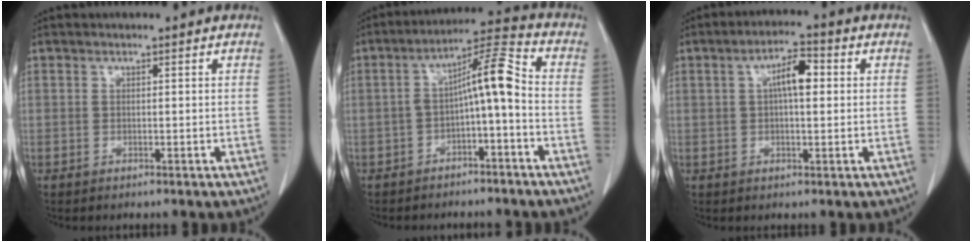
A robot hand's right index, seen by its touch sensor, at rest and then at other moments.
{"total": 8.3, "force": [-1.6, 1.2, 8.1], "torque": [-0.132, 0.036, -0.028]}
{"total": 5.5, "force": [1.0, 1.6, 5.1], "torque": [-0.091, 0.016, 0.016]}